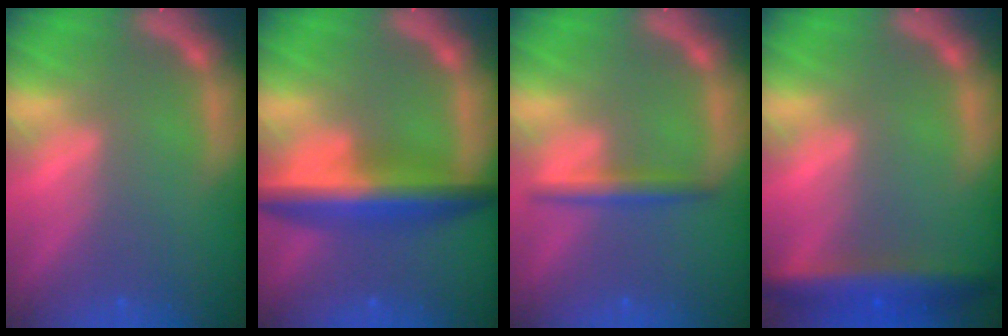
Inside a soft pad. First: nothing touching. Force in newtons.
{"total": 7.1}
{"total": 2.4}
{"total": 5.5}